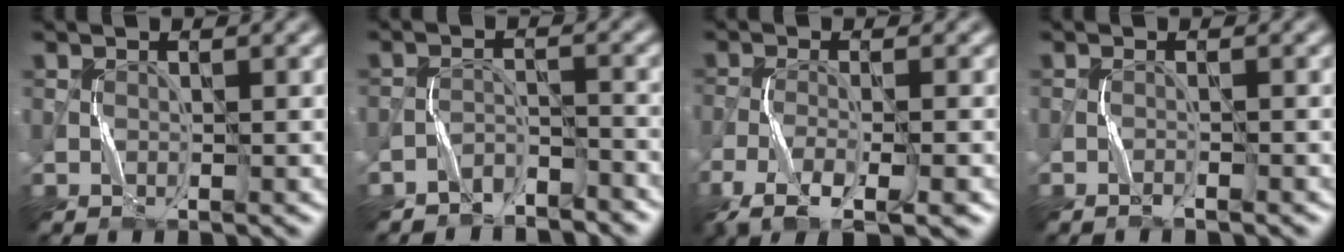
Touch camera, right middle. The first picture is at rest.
{"total": 3.1, "force": [-3.0, 0.7, 0.1], "torque": [0.000, 0.003, -0.058]}
{"total": 6.1, "force": [-4.1, 1.3, 4.2], "torque": [-0.083, -0.013, -0.075]}
{"total": 0.9, "force": [-0.7, -0.3, 0.4], "torque": [-0.010, 0.002, -0.012]}